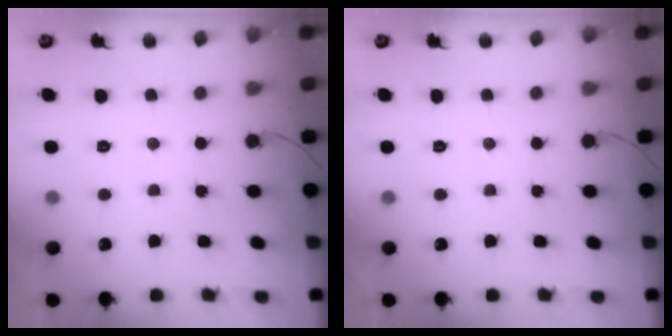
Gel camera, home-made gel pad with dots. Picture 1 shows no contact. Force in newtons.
{"total": 0.0}